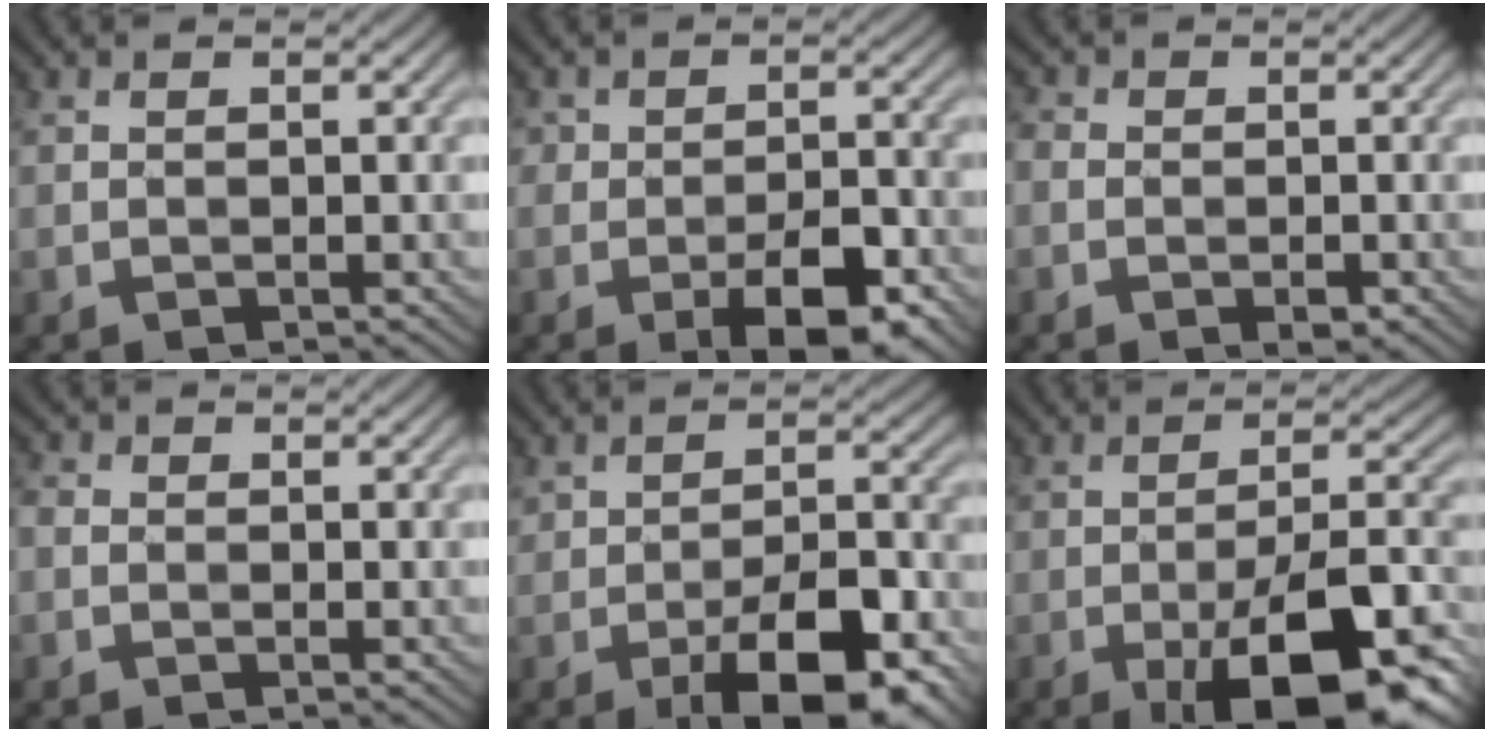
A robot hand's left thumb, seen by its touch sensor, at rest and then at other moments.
{"total": 7.7, "force": [-3.3, 4.1, 5.6], "torque": [-0.075, 0.001, -0.054]}
{"total": 2.9, "force": [-1.1, 2.2, 1.6], "torque": [-0.030, -0.004, -0.023]}
{"total": 1.5, "force": [-0.6, 1.2, 0.7], "torque": [-0.017, 0.000, -0.016]}
{"total": 10.2, "force": [-4.7, 4.1, 8.1], "torque": [-0.121, 0.002, -0.074]}
{"total": 15.6, "force": [-7.6, 5.2, 12.6], "torque": [-0.179, 0.003, -0.128]}